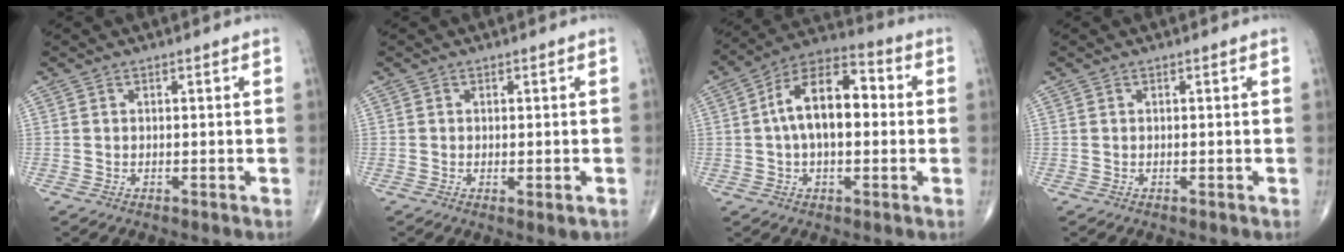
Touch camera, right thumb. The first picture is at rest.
{"total": 1.9, "force": [-0.6, 0.6, 1.7], "torque": [-0.027, -0.005, -0.005]}
{"total": 14.3, "force": [1.1, 7.9, 11.9], "torque": [-0.188, 0.036, 0.005]}
{"total": 0.0}